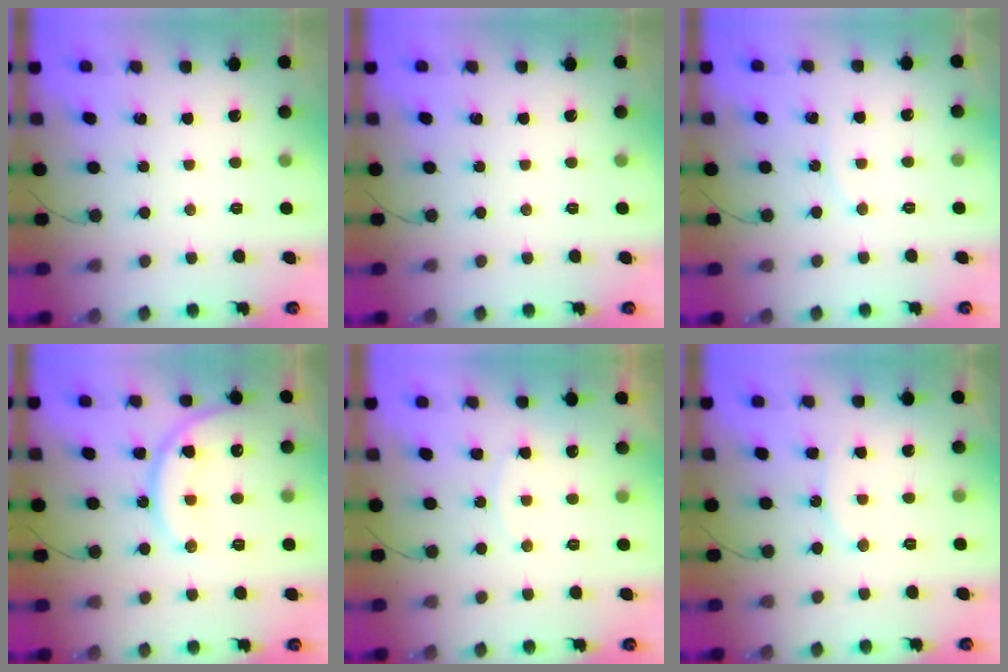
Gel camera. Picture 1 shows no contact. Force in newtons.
{"total": 0.0}
{"total": 3.7, "press": 3.6, "slide": 0.7}
{"total": 15.2, "press": 15.1, "slide": 1.5}
{"total": 5.1, "press": 5.1, "slide": 0.6}
{"total": 6.9, "press": 6.9, "slide": 0.9}